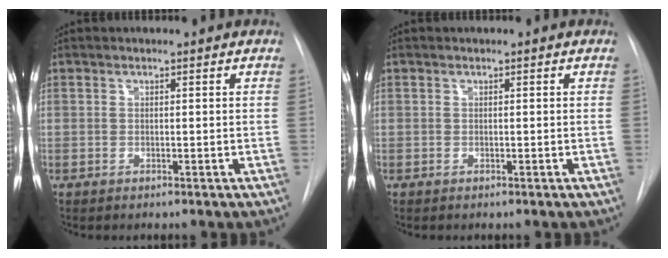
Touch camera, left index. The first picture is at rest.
{"total": 0.0}